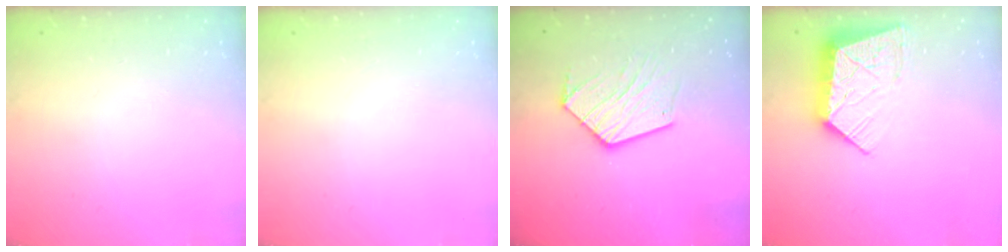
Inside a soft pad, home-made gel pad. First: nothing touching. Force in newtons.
{"total": 0.0}
{"total": 14.2, "press": 14.1, "slide": 1.2}
{"total": 11.6, "press": 11.6, "slide": 0.9}